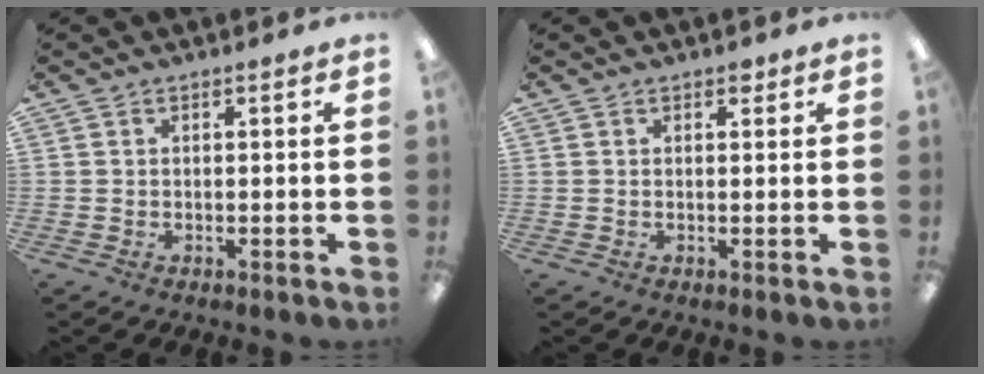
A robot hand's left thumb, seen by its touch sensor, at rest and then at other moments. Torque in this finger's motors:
{"motor_torque": [0.23, 0.02, 0.14, 0.12, 0.00]}